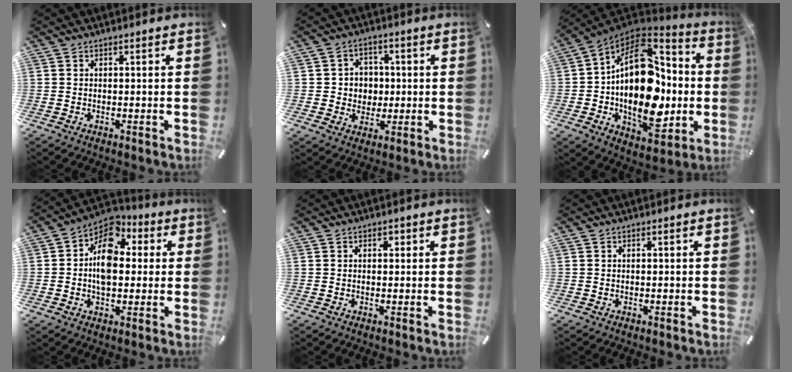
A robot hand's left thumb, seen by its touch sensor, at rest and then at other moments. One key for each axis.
{"total": 5.8, "fx": 0.2, "fy": 5.8, "fz": 0.6, "tx": -0.014, "ty": 0.006, "tz": 0.003}
{"total": 25.4, "fx": -1.8, "fy": 16.5, "fz": 19.2, "tx": -0.318, "ty": -0.011, "tz": -0.022}
{"total": 11.3, "fx": 0.5, "fy": 8.2, "fz": 7.7, "tx": -0.131, "ty": 0.000, "tz": 0.004}
{"total": 0.9, "fx": 0.2, "fy": 0.8, "fz": 0.3, "tx": 0.001, "ty": 0.002, "tz": 0.001}
{"total": 0.0}